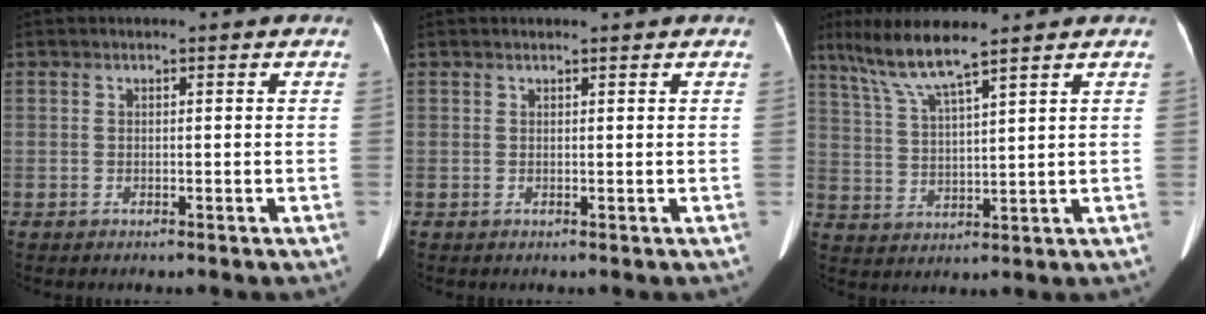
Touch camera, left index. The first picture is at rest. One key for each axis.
{"total": 0.8, "fx": 0.8, "fy": 0.0, "fz": 0.3, "tx": -0.006, "ty": 0.007, "tz": 0.014}
{"total": 8.2, "fx": 6.3, "fy": -0.4, "fz": 5.2, "tx": -0.106, "ty": 0.003, "tz": 0.125}